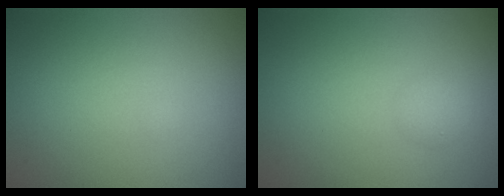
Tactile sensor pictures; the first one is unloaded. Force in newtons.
{"total": 1.2, "press": 1.2, "slide": 0.0}